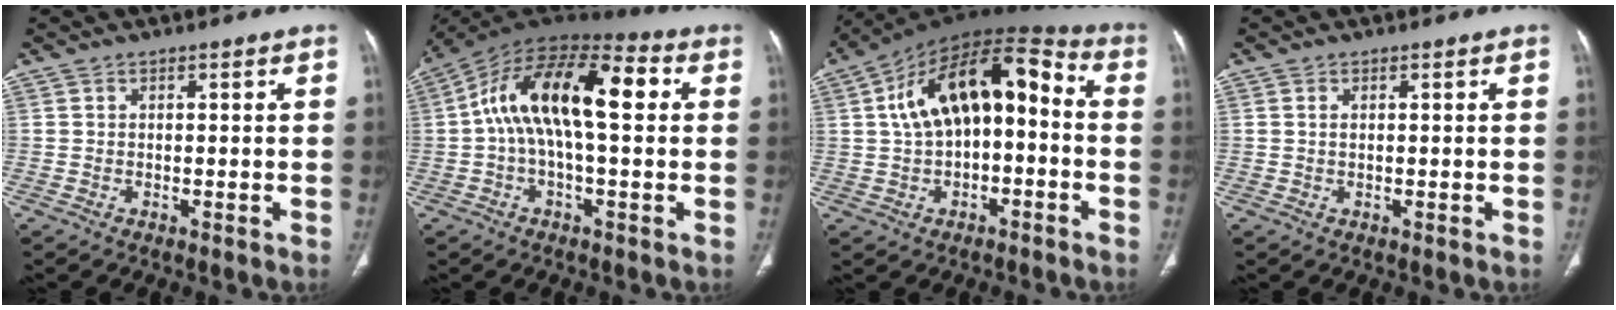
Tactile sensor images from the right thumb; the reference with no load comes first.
{"total": 18.9, "force": [2.7, 8.1, 16.9], "torque": [-0.284, 0.048, 0.033]}
{"total": 17.5, "force": [1.0, 9.3, 14.8], "torque": [-0.225, 0.056, 0.011]}
{"total": 0.8, "force": [0.2, 0.4, 0.6], "torque": [-0.017, 0.003, 0.007]}